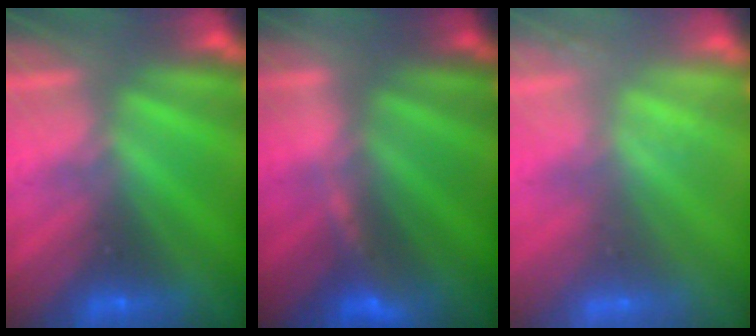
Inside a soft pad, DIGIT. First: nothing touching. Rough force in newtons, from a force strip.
{"total": 3.3}
{"total": 2.0}